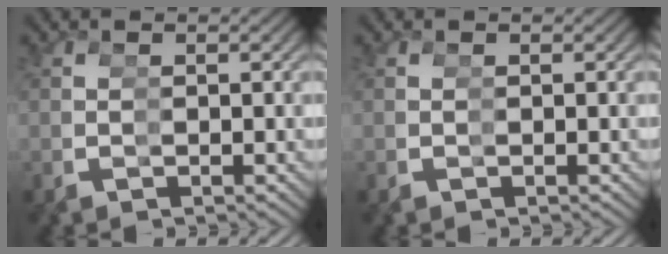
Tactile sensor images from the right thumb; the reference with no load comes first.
{"total": 0.0}